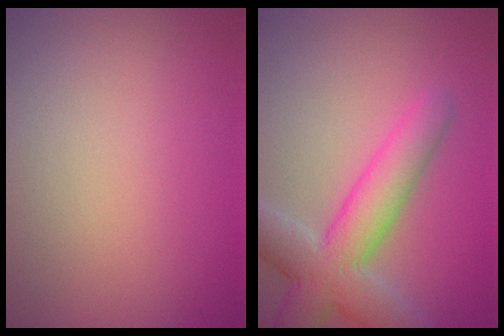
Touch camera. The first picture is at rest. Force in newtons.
{"total": 5.6, "press": 5.6, "slide": 0.6}